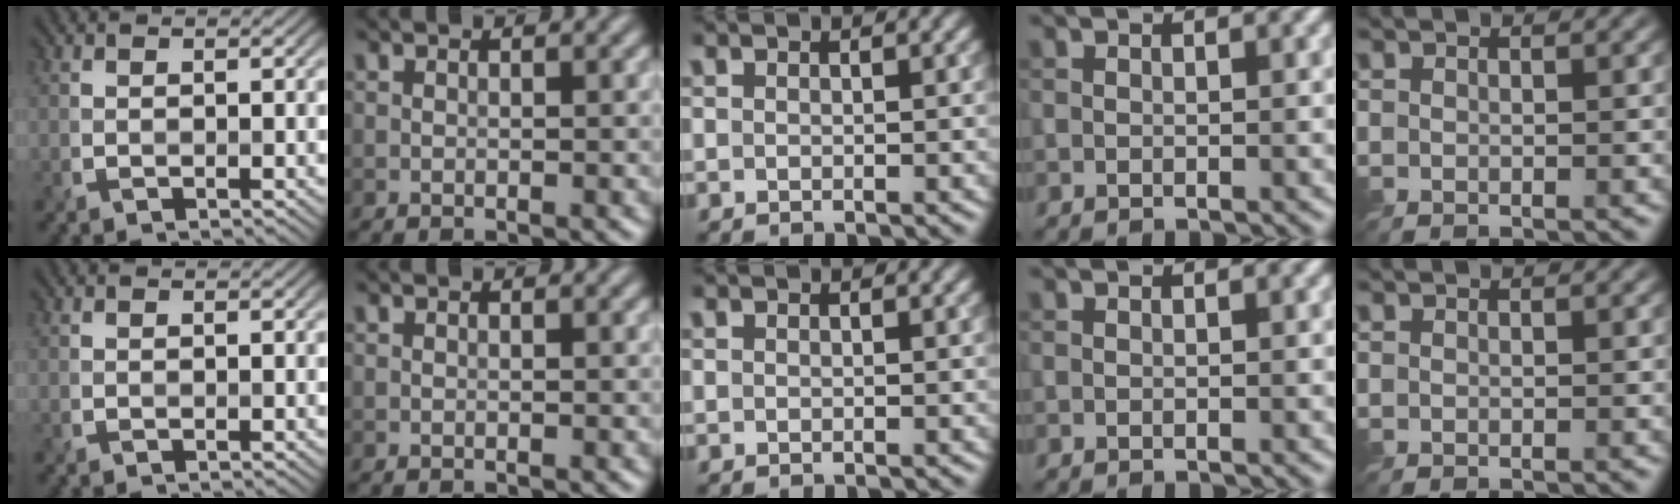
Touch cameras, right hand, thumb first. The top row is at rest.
{}